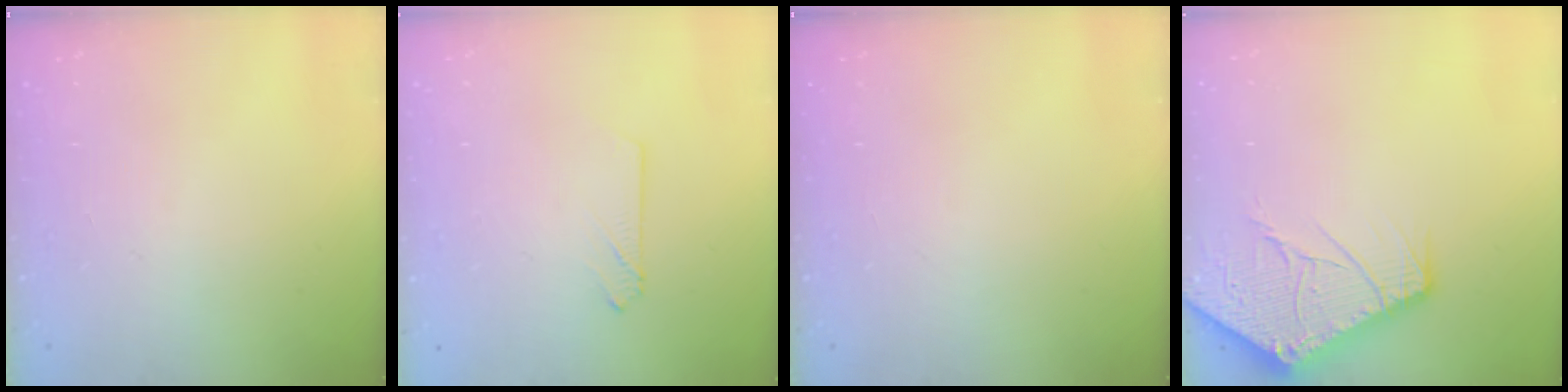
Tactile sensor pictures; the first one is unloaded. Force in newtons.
{"total": 2.1, "press": 2.1, "slide": 0.2}
{"total": 0.0}
{"total": 16.7, "press": 16.7, "slide": 1.1}